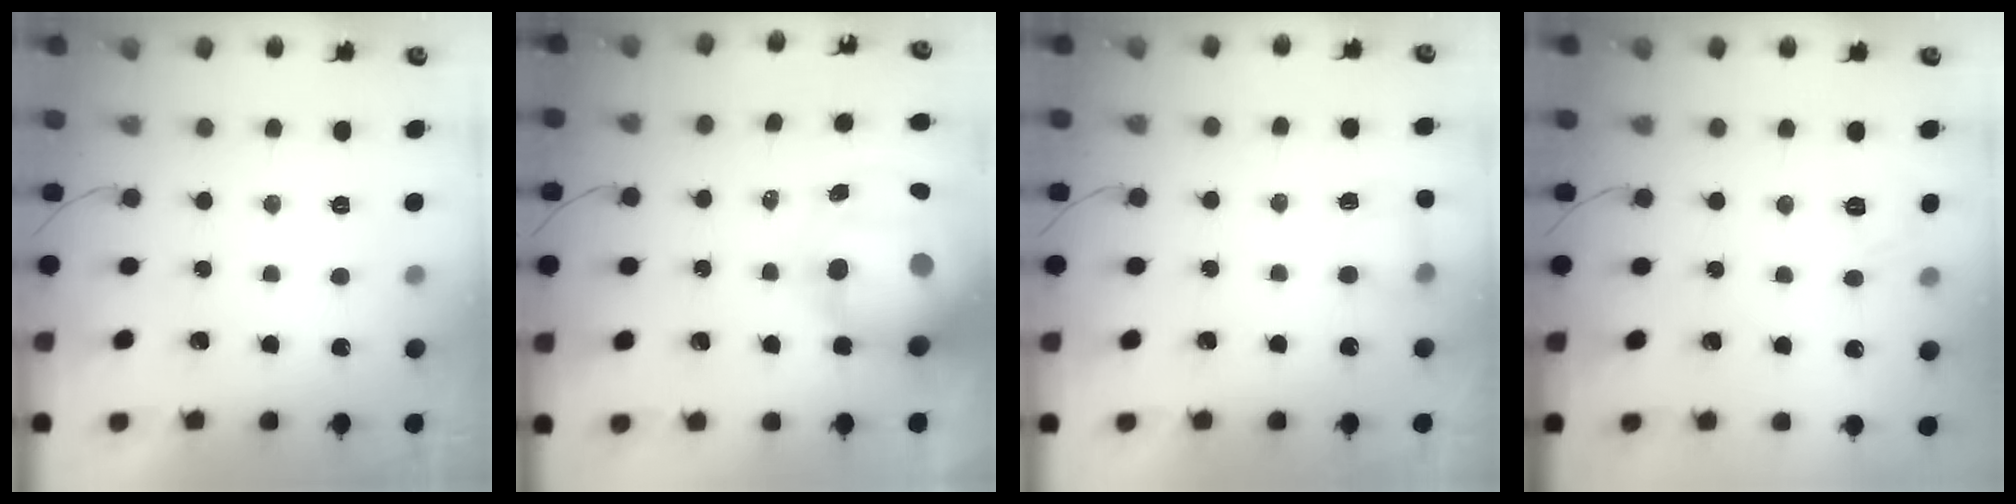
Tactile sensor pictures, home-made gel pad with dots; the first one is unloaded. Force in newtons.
{"total": 18.4, "press": 17.9, "slide": 4.4}
{"total": 3.9, "press": 3.7, "slide": 1.2}
{"total": 3.9, "press": 3.7, "slide": 1.1}